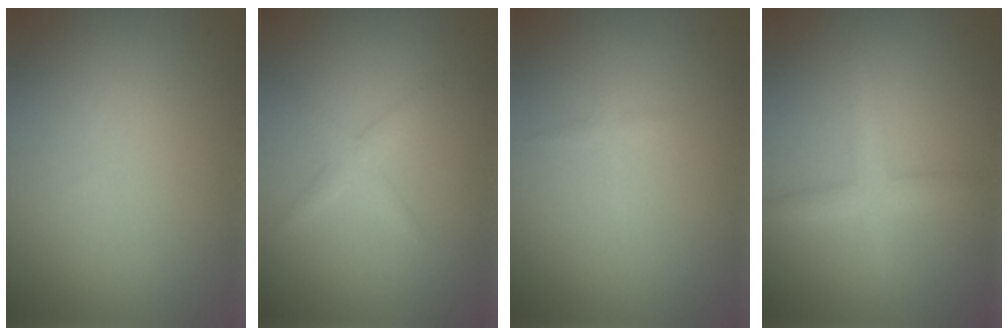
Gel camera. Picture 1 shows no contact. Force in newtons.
{"total": 1.6, "press": 1.6, "slide": 0.1}
{"total": 0.8, "press": 0.8, "slide": 0.1}
{"total": 2.5, "press": 2.5, "slide": 0.2}